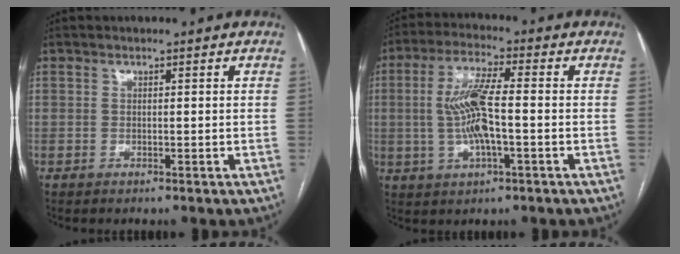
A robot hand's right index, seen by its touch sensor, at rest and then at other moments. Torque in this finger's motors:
{"motor_torque": [0.43, -0.11, 0.48, 0.12]}